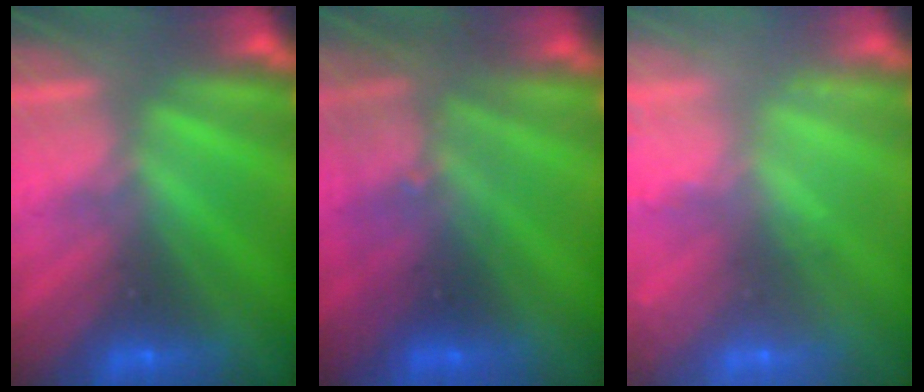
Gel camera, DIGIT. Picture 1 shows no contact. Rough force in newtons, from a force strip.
{"total": 3.0}
{"total": 9.0}